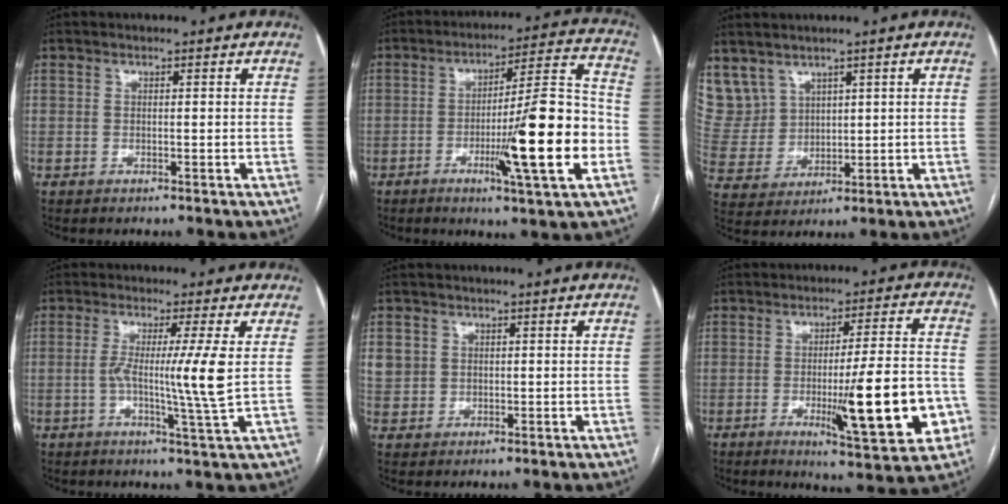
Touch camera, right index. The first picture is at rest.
{"total": 17.0, "force": [-4.8, 0.1, 16.3], "torque": [-0.251, -0.005, -0.076]}
{"total": 8.7, "force": [5.7, 6.5, 1.2], "torque": [-0.049, 0.027, 0.141]}
{"total": 7.6, "force": [-0.1, -1.8, 7.4], "torque": [-0.135, -0.014, -0.001]}
{"total": 3.7, "force": [0.9, 3.5, 1.1], "torque": [-0.027, 0.010, 0.024]}
{"total": 15.8, "force": [-4.6, 1.7, 15.1], "torque": [-0.220, -0.009, -0.058]}